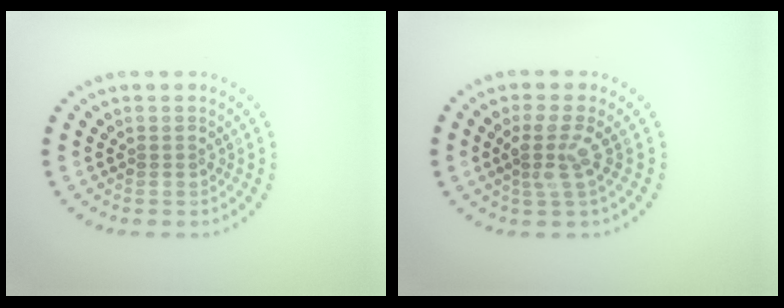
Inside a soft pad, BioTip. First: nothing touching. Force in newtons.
{"total": 2.6, "press": 1.9, "slide": 1.7}